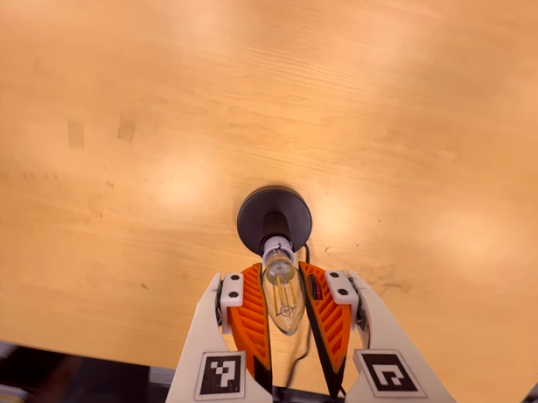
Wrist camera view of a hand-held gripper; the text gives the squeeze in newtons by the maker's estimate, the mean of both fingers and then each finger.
{"total": 13.1, "left": 12.5, "right": 13.7}